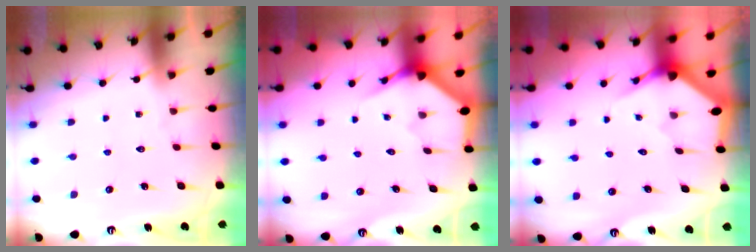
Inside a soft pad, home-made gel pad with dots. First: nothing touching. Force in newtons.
{"total": 3.4, "press": 3.4, "slide": 0.2}
{"total": 2.9, "press": 2.9, "slide": 0.2}